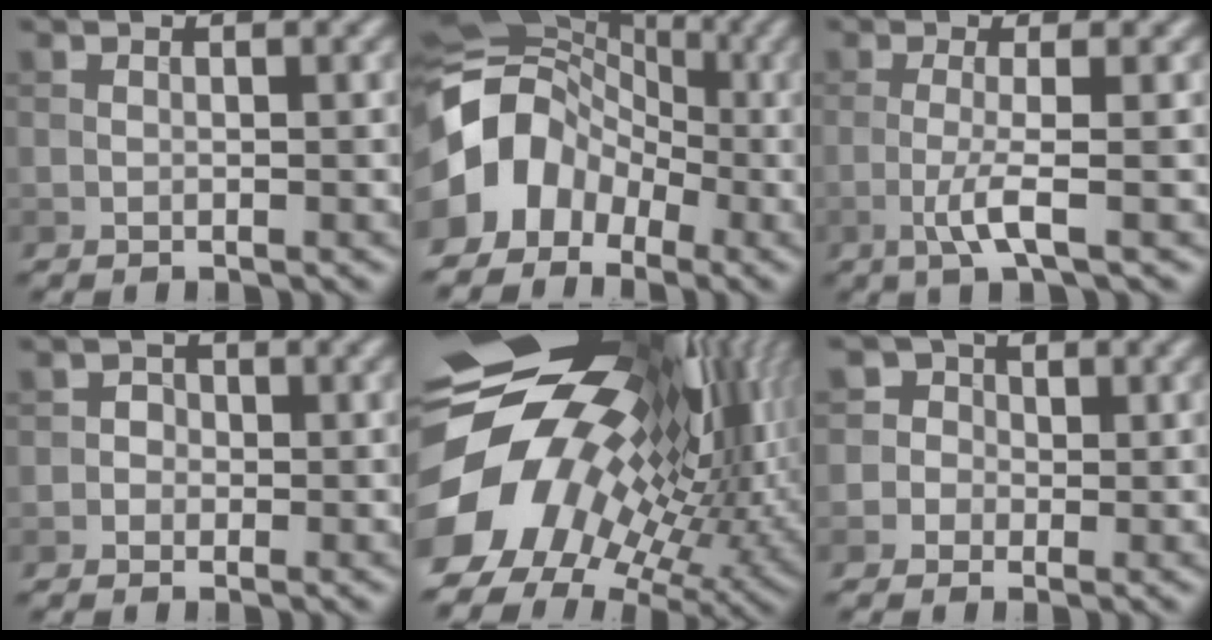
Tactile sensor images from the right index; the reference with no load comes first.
{"total": 9.3, "force": [-2.8, 7.5, 4.8], "torque": [-0.084, 0.011, -0.064]}
{"total": 3.0, "force": [-0.9, 0.4, 2.8], "torque": [-0.057, -0.001, -0.026]}
{"total": 1.3, "force": [-0.2, 1.3, 0.3], "torque": [0.014, 0.001, -0.009]}
{"total": 18.7, "force": [0.3, 12.4, 13.9], "torque": [-0.249, -0.037, 0.030]}
{"total": 3.8, "force": [0.3, 3.8, 0.6], "torque": [0.017, 0.027, -0.018]}